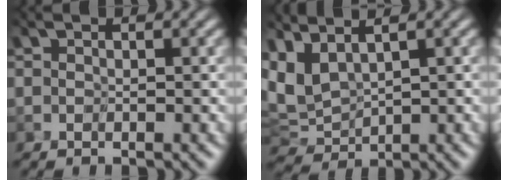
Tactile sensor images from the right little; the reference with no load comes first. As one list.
[{"total": 4.8, "force": [1.7, 2.4, 3.8], "torque": [-0.123, -0.002, 0.046]}]